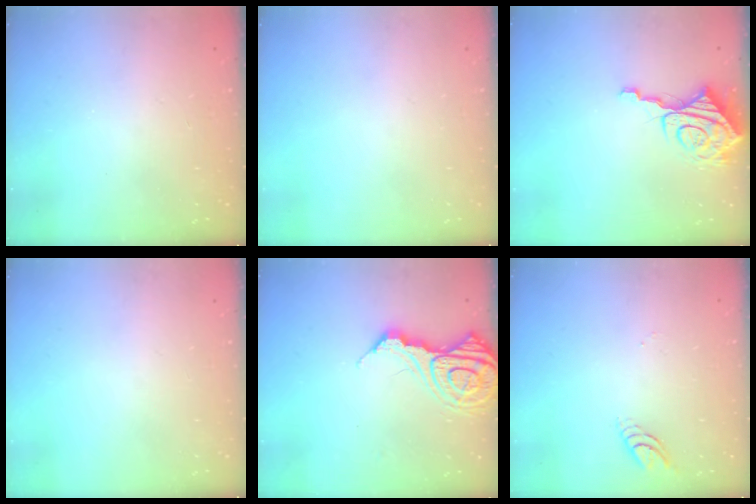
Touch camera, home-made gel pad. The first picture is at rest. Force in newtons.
{"total": 0.0}
{"total": 10.4, "press": 10.3, "slide": 1.0}
{"total": 0.0}
{"total": 15.3, "press": 15.2, "slide": 1.6}
{"total": 4.1, "press": 4.1, "slide": 0.1}